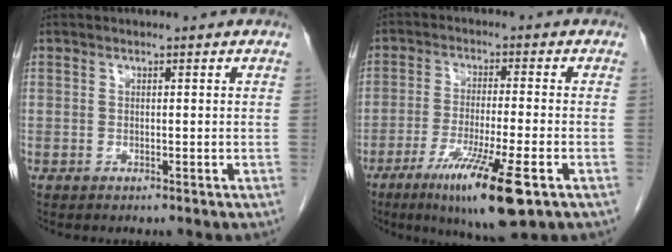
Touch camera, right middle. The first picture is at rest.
{"total": 12.3, "force": [-6.3, 0.6, 10.5], "torque": [-0.191, -0.037, -0.102]}